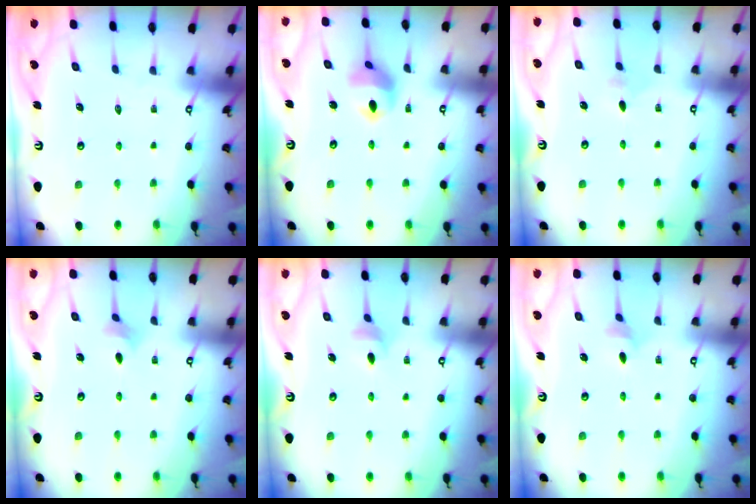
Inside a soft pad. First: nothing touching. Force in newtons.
{"total": 8.8, "press": 8.7, "slide": 0.6}
{"total": 2.4, "press": 2.3, "slide": 0.7}
{"total": 2.5, "press": 2.5, "slide": 0.5}
{"total": 5.0, "press": 4.9, "slide": 1.0}
{"total": 3.4, "press": 3.3, "slide": 0.7}